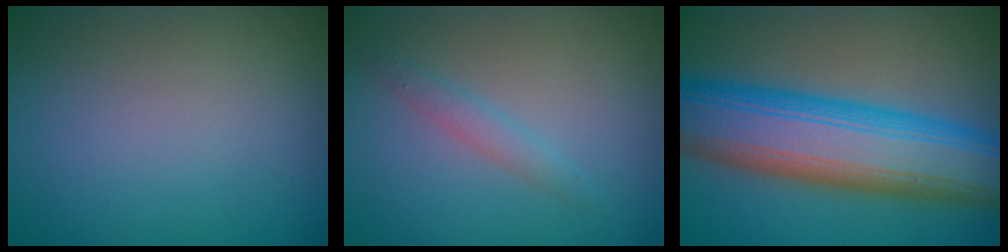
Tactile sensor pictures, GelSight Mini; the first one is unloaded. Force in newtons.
{"total": 1.4, "press": 1.4, "slide": 0.1}
{"total": 12.9, "press": 12.9, "slide": 0.1}